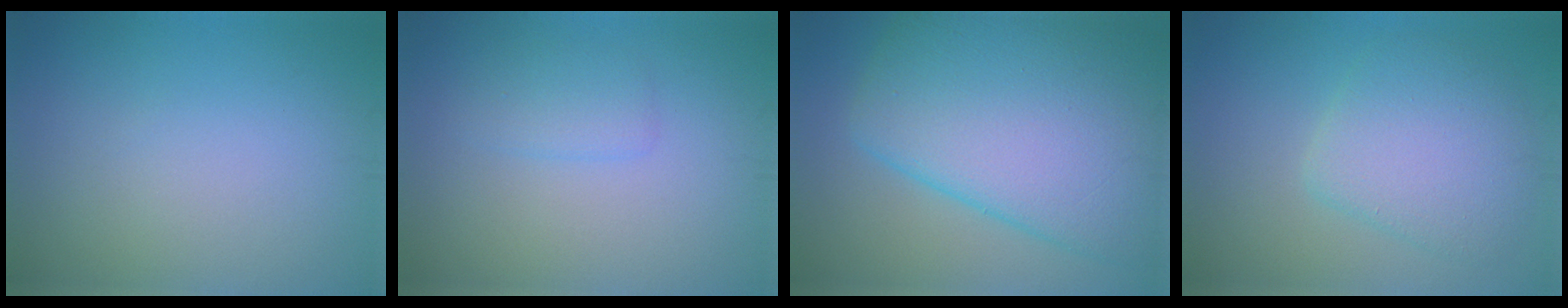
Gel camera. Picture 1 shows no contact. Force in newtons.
{"total": 1.7, "press": 1.7, "slide": 0.2}
{"total": 13.5, "press": 13.5, "slide": 0.4}
{"total": 4.9, "press": 4.9, "slide": 0.3}